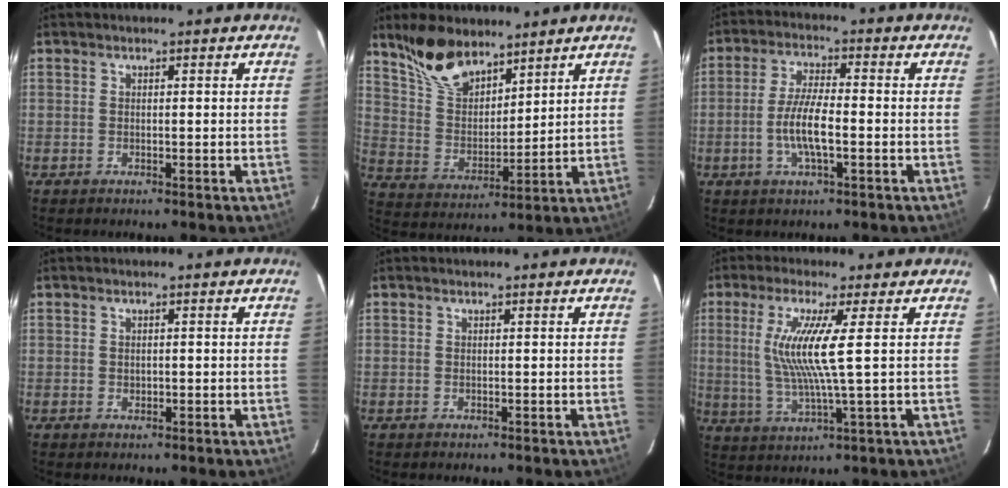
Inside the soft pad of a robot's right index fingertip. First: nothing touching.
{"total": 12.4, "force": [9.5, 5.5, 5.7], "torque": [-0.114, 0.018, 0.192]}
{"total": 7.4, "force": [-1.9, 1.7, 7.0], "torque": [-0.140, 0.000, -0.039]}
{"total": 0.7, "force": [0.0, 0.7, 0.3], "torque": [-0.004, 0.001, 0.002]}
{"total": 0.0}
{"total": 9.6, "force": [1.8, -0.7, 9.4], "torque": [-0.186, -0.012, 0.040]}